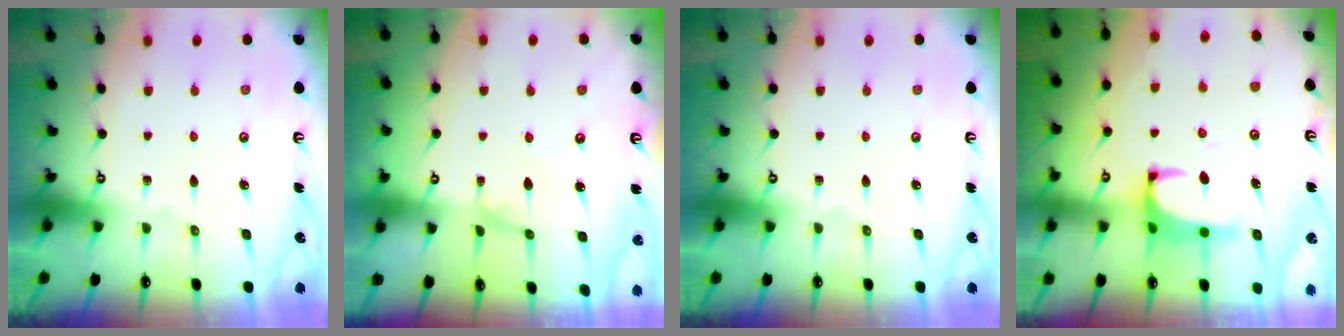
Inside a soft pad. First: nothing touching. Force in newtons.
{"total": 0.7, "press": 0.5, "slide": 0.4}
{"total": 0.0}
{"total": 1.6, "press": 1.3, "slide": 0.9}